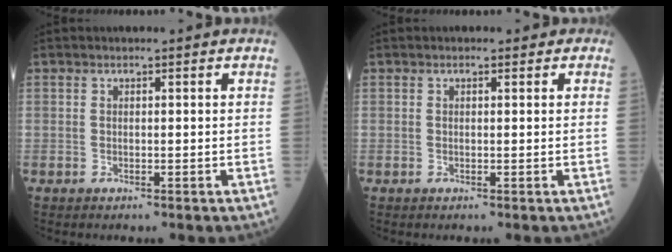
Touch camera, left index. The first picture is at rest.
{"total": 0.8, "force": [0.4, 0.5, 0.4], "torque": [-0.004, 0.000, 0.000]}